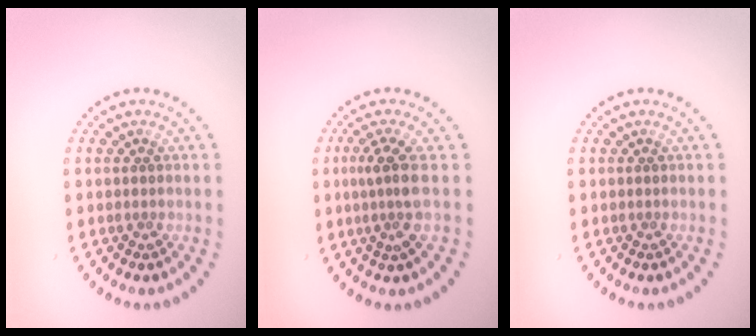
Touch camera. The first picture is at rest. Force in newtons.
{"total": 2.7, "press": 2.0, "slide": 1.8}
{"total": 0.0}